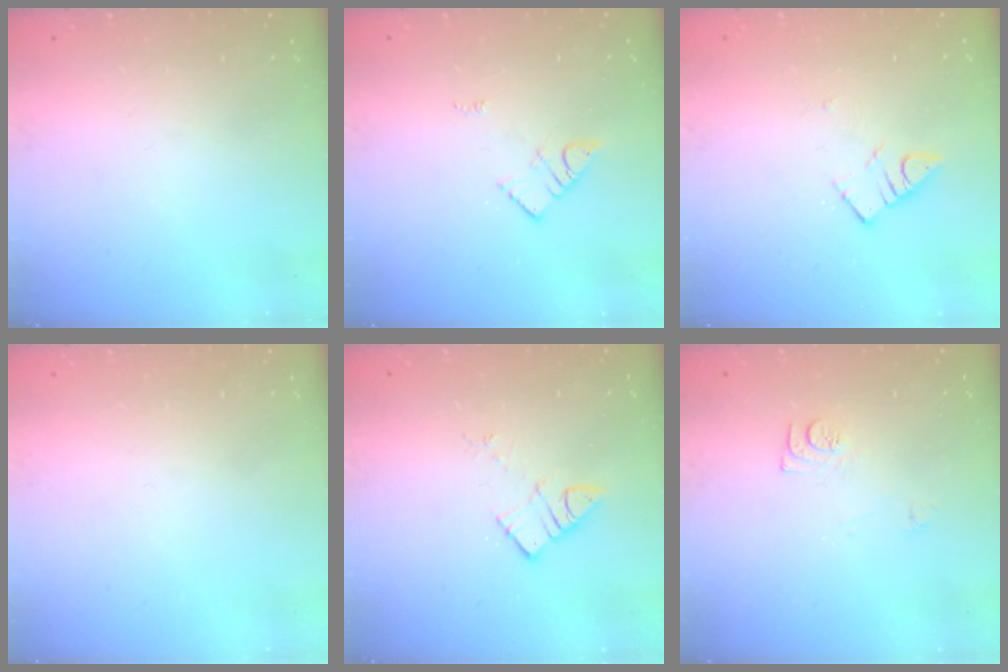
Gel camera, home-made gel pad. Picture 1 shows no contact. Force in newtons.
{"total": 3.1, "press": 3.1, "slide": 0.2}
{"total": 2.8, "press": 2.7, "slide": 0.3}
{"total": 1.8, "press": 1.7, "slide": 0.1}
{"total": 5.8, "press": 5.8, "slide": 0.0}
{"total": 7.7, "press": 7.7, "slide": 0.8}